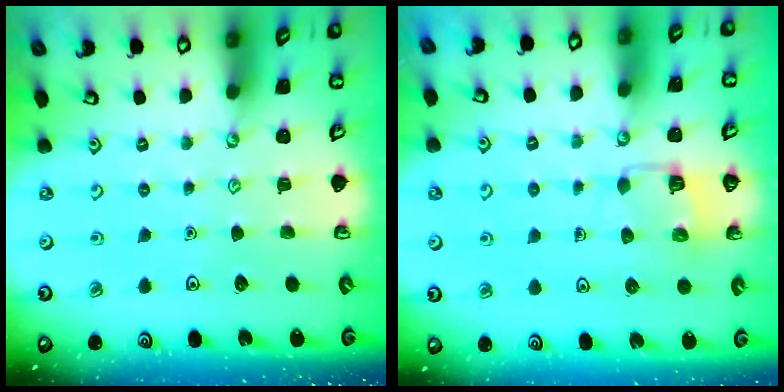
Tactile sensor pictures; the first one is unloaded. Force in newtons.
{"total": 5.6, "press": 5.6, "slide": 0.5}